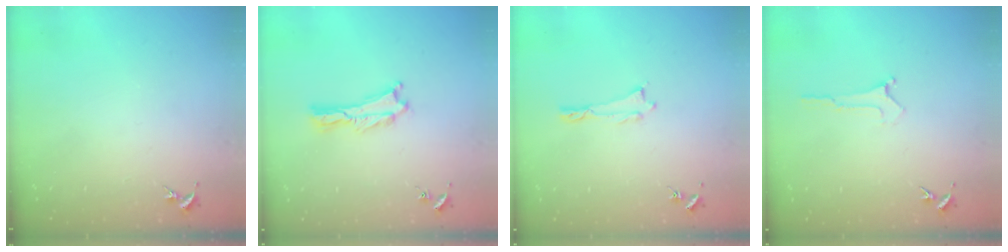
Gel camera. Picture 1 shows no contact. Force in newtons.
{"total": 0.6, "press": 0.5, "slide": 0.2}
{"total": 0.0}
{"total": 0.0}